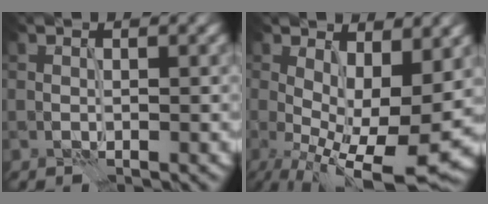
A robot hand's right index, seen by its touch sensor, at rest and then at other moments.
{"total": 10.7, "force": [-0.9, 4.5, 9.7], "torque": [-0.154, -0.016, -0.007]}